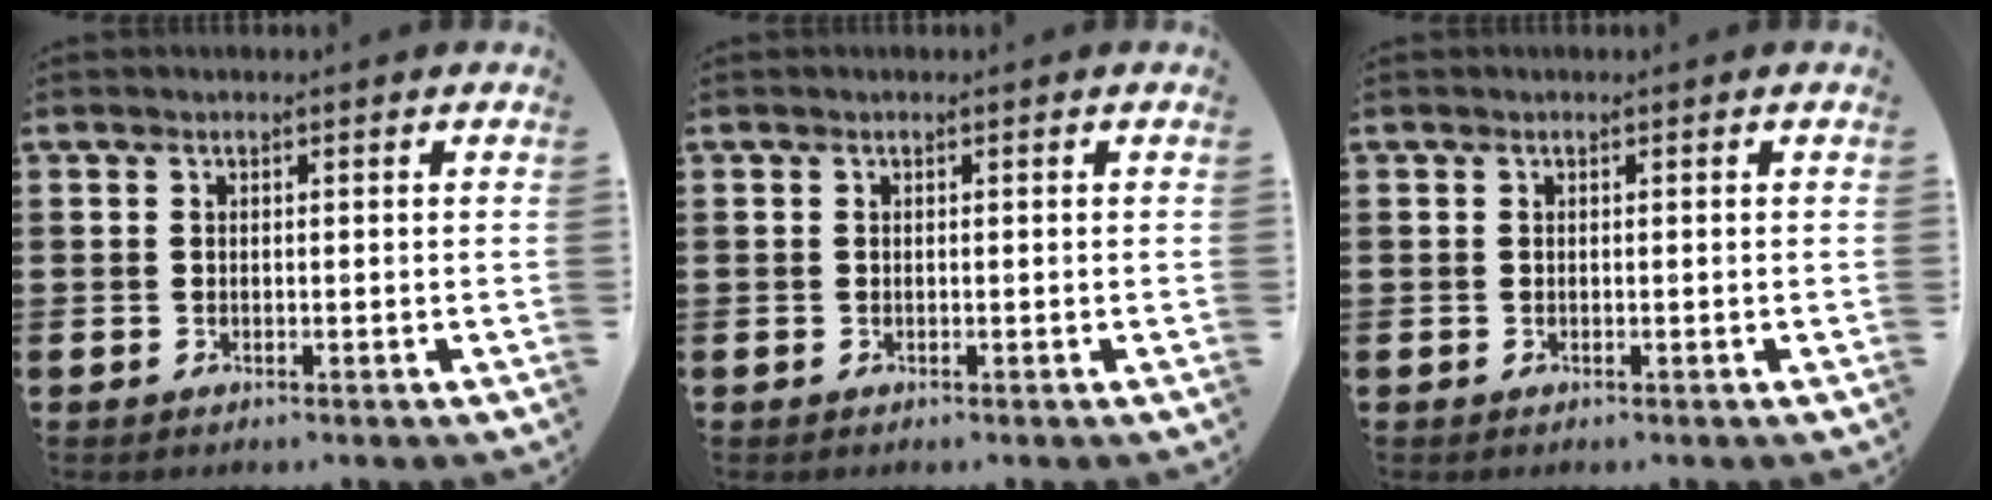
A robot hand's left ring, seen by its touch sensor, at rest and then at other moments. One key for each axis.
{"total": 0.0}
{"total": 0.0}